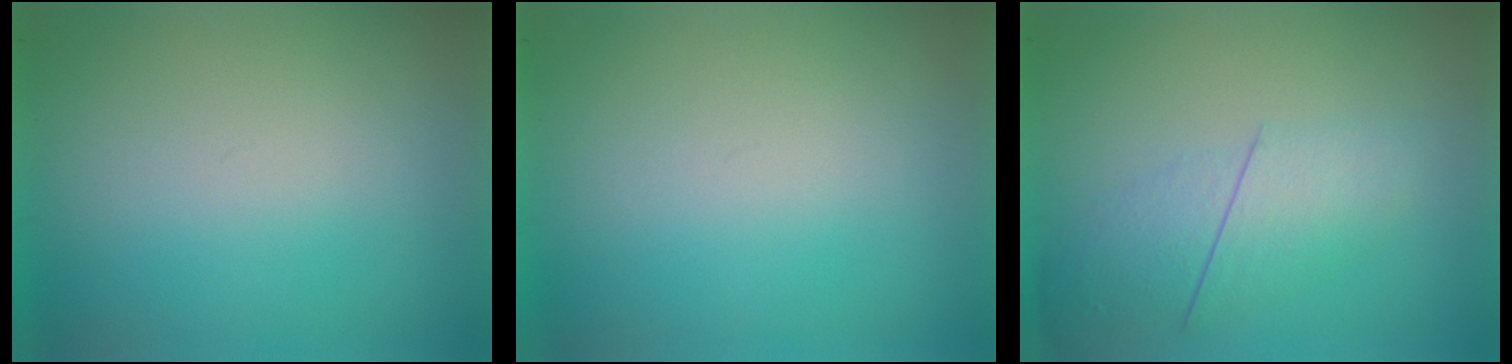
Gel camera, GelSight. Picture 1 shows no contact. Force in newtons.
{"total": 0.0}
{"total": 2.2}